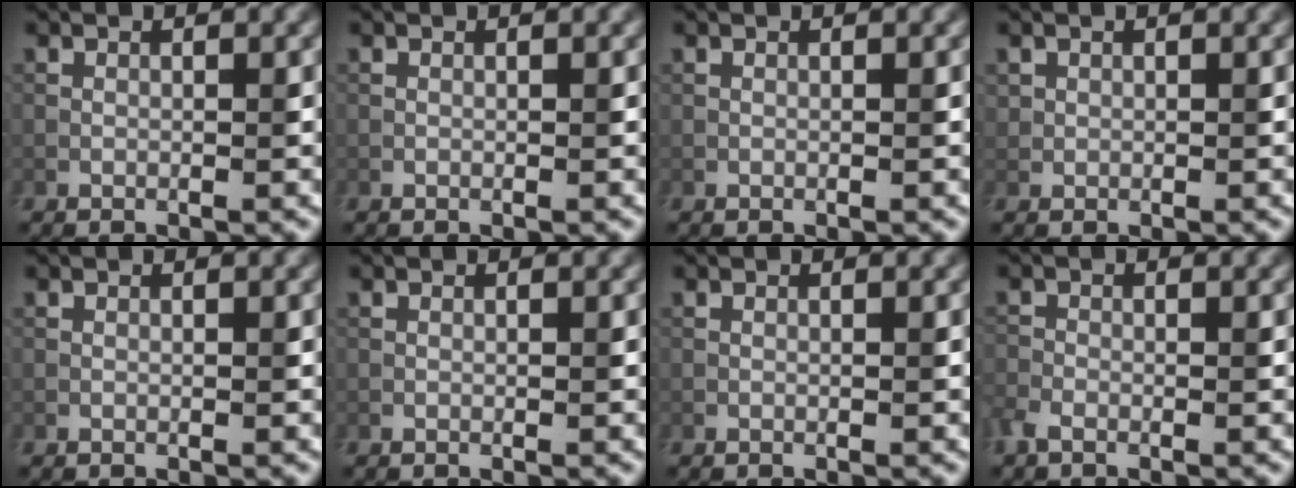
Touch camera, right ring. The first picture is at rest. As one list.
[{"total": 0.0}, {"total": 0.0}, {"total": 1.1, "force": [0.5, 0.9, 0.0], "torque": [-0.008, -0.002, 0.016]}, {"total": 0.0}, {"total": 0.0}, {"total": 0.0}, {"total": 2.4, "force": [-1.4, 1.3, 1.5], "torque": [-0.041, 0.000, -0.032]}]